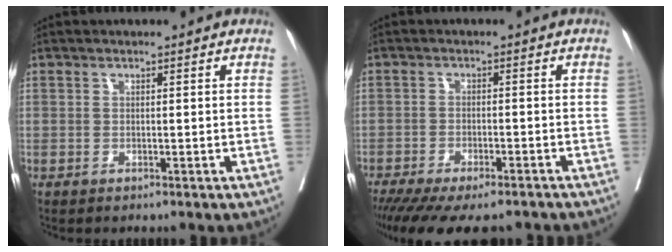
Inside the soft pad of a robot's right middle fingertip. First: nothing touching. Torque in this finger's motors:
{"motor_torque": [1.11, -1.03, 0.28, 0.20]}